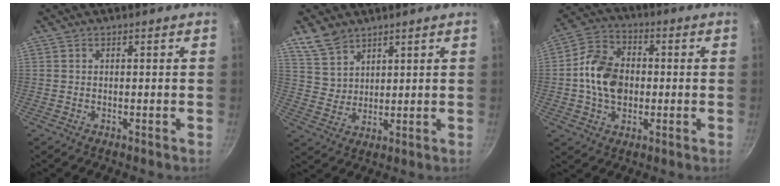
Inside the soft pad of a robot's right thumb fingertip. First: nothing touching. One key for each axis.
{"total": 6.8, "fx": 5.0, "fy": 4.2, "fz": 2.1, "tx": -0.024, "ty": -0.010, "tz": 0.107}
{"total": 12.2, "fx": -0.5, "fy": 9.0, "fz": 8.2, "tx": -0.129, "ty": 0.019, "tz": -0.022}